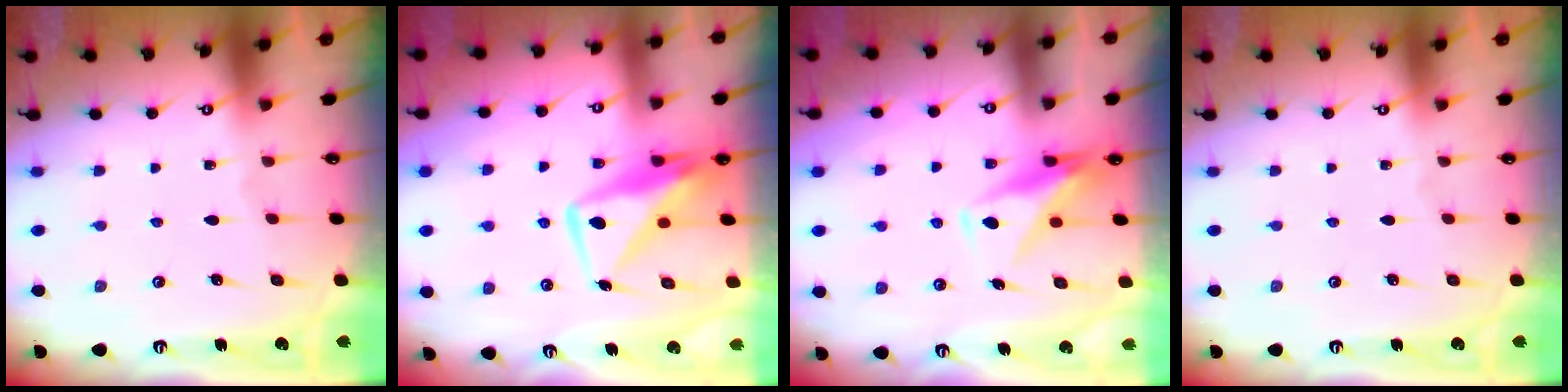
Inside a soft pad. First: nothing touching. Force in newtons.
{"total": 11.0, "press": 10.9, "slide": 1.0}
{"total": 9.8, "press": 9.8, "slide": 0.7}
{"total": 0.0}